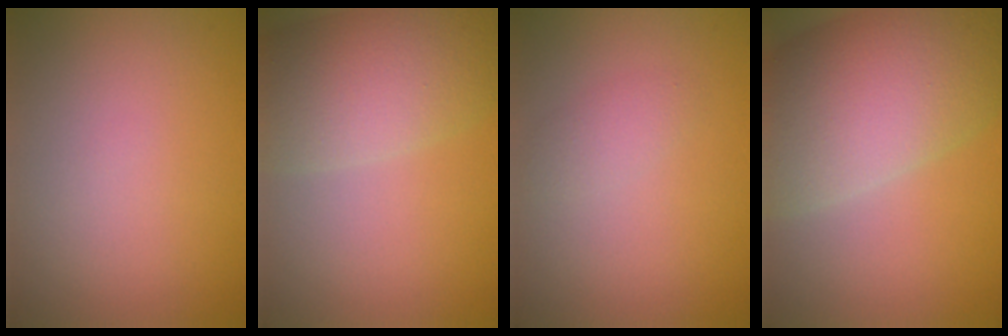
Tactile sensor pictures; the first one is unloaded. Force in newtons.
{"total": 7.5, "press": 7.5, "slide": 0.6}
{"total": 1.4, "press": 1.4, "slide": 0.1}
{"total": 12.2, "press": 12.2, "slide": 0.7}